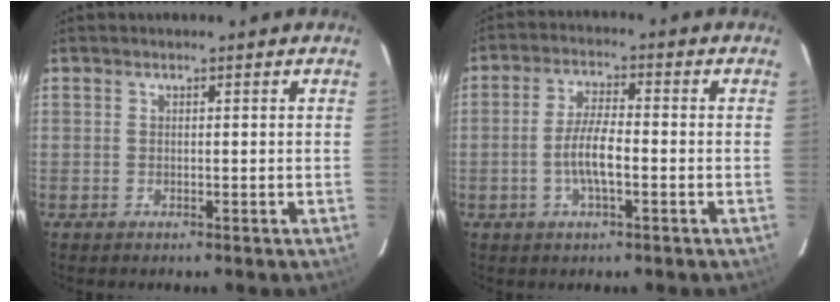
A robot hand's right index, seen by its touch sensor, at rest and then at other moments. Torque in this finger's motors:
{"motor_torque": [0.85, -0.60, 0.52, 0.11]}